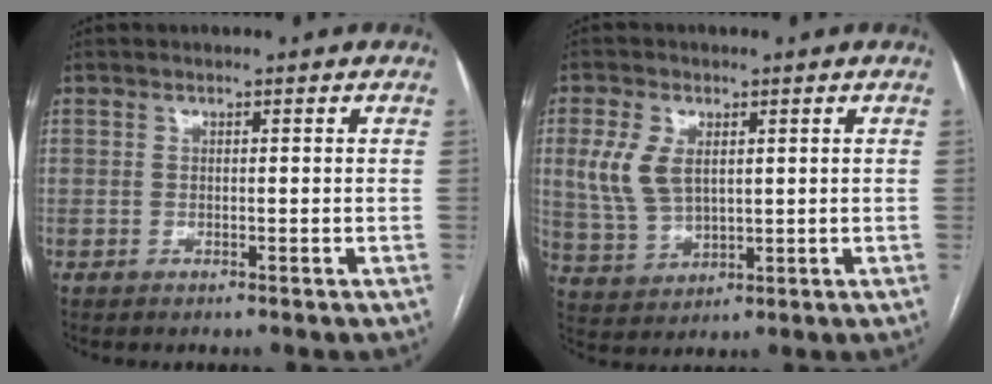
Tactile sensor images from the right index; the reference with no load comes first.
{"total": 7.5, "force": [1.9, 4.5, 5.6], "torque": [-0.134, 0.010, 0.047]}